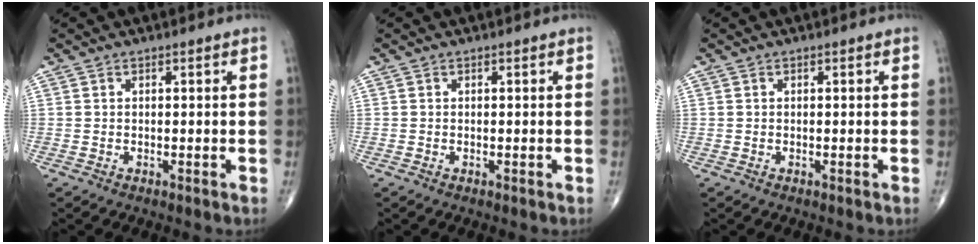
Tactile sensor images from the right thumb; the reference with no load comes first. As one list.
[{"total": 0.0}, {"total": 0.0}]